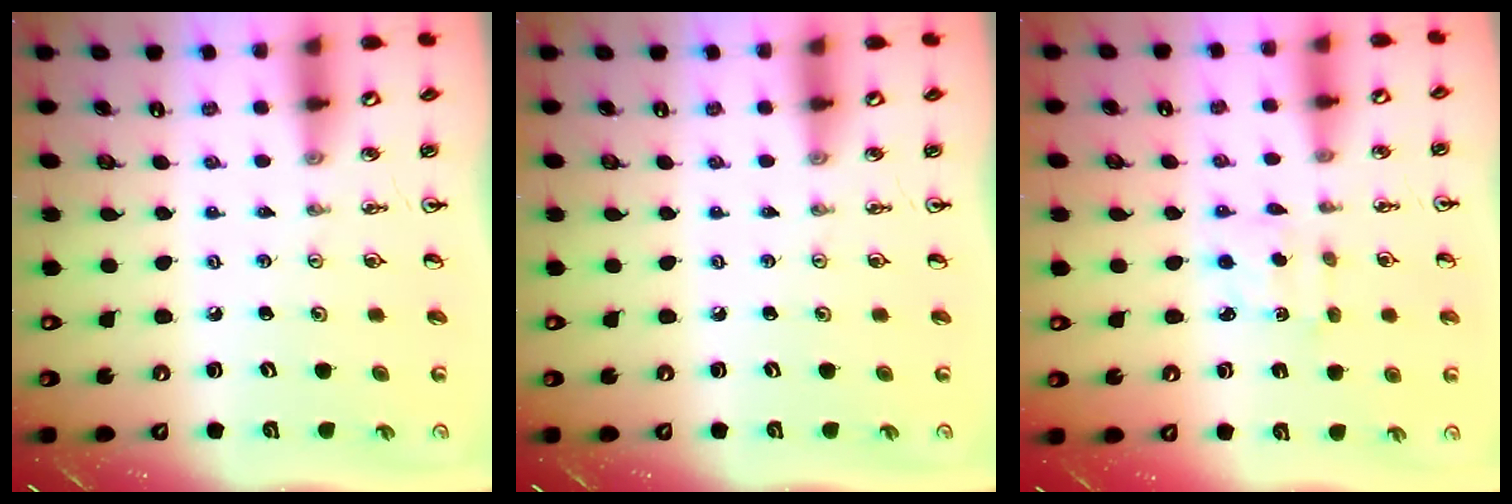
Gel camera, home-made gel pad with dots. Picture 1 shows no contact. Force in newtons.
{"total": 0.0}
{"total": 1.9, "press": 1.7, "slide": 0.8}